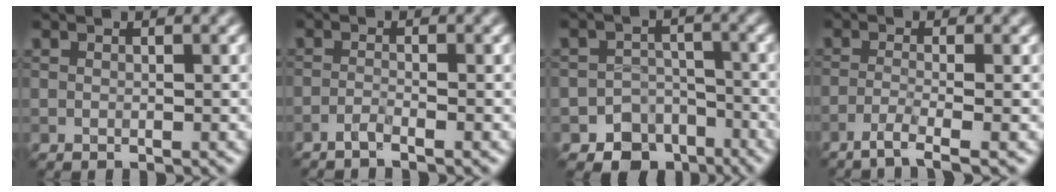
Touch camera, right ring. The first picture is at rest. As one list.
[{"total": 1.3, "force": [-1.0, 0.1, 0.9], "torque": [-0.014, 0.001, -0.028]}, {"total": 5.9, "force": [-3.8, 4.4, 1.2], "torque": [0.019, 0.000, -0.062]}, {"total": 2.8, "force": [-1.7, 0.3, 2.2], "torque": [-0.037, 0.001, -0.049]}]